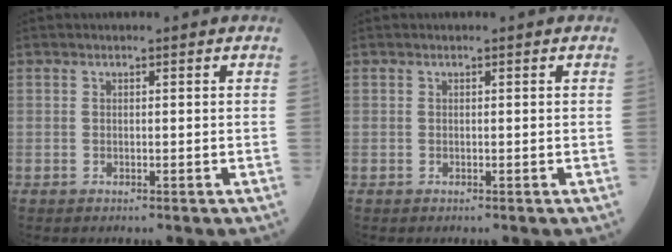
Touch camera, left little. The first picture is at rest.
{"total": 0.0}